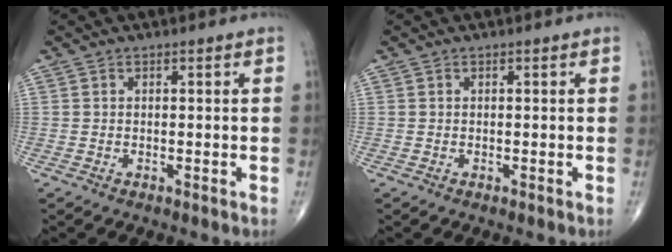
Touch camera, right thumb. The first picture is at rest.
{"total": 0.0}